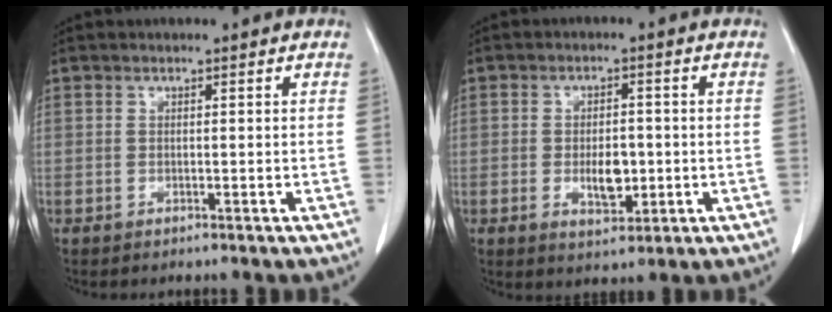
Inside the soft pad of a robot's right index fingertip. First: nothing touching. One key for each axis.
{"total": 5.3, "fx": -0.9, "fy": 2.5, "fz": 4.5, "tx": -0.074, "ty": -0.004, "tz": -0.007}